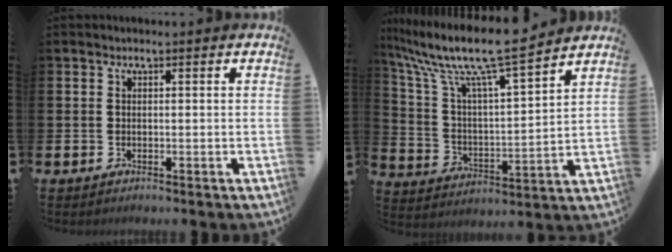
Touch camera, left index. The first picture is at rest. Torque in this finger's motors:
{"motor_torque": [1.08, -1.06, 1.05, 0.21]}